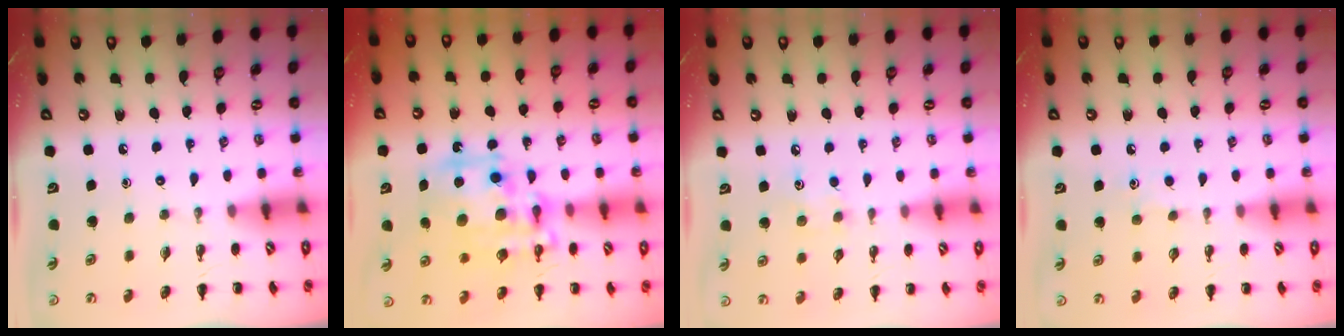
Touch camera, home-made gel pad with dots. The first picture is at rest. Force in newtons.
{"total": 15.7, "press": 15.4, "slide": 3.3}
{"total": 5.0, "press": 4.8, "slide": 1.2}
{"total": 4.0, "press": 3.8, "slide": 1.2}